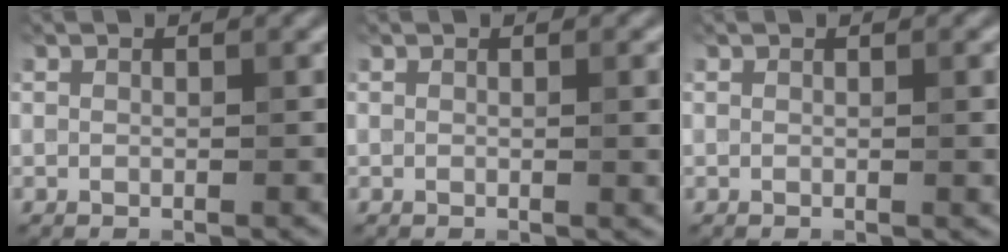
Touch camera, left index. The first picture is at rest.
{"total": 2.2, "force": [0.1, 0.6, 2.1], "torque": [-0.020, 0.000, -0.002]}
{"total": 1.6, "force": [0.1, 0.4, 1.6], "torque": [-0.016, 0.001, -0.002]}